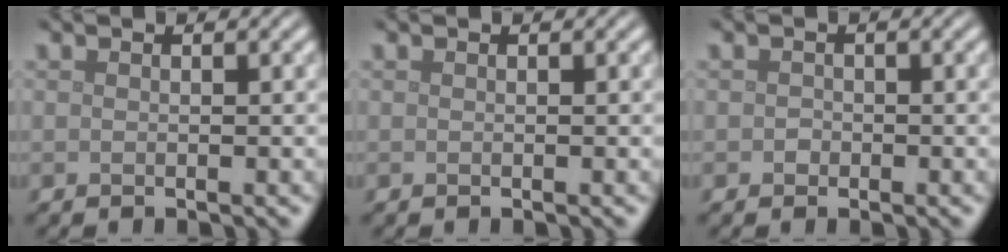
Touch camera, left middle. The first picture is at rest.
{"total": 0.0}
{"total": 0.5, "force": [-0.1, 0.5, 0.1], "torque": [0.000, -0.003, -0.004]}